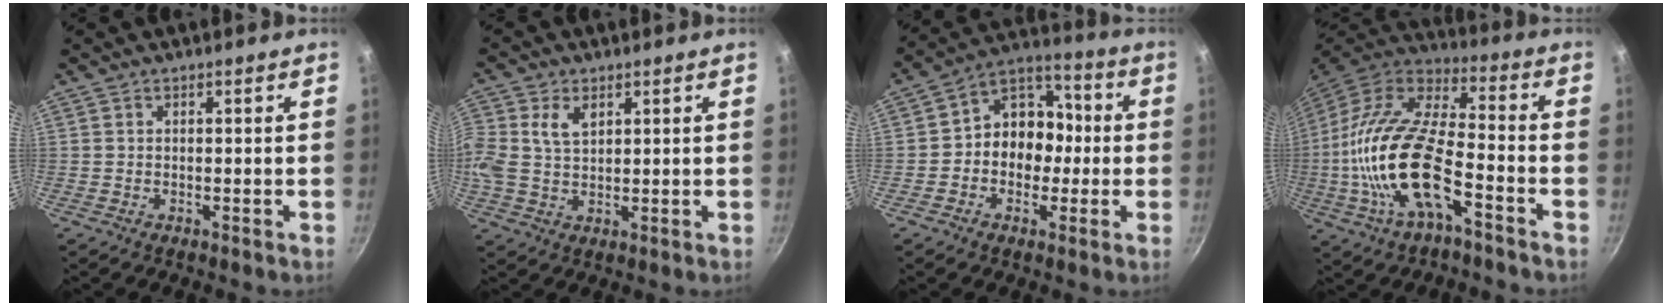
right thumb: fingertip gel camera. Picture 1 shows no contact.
{"total": 8.0, "force": [2.4, 5.4, 5.4], "torque": [-0.114, 0.006, 0.044]}
{"total": 11.8, "force": [-1.0, 9.8, 6.6], "torque": [-0.041, 0.041, -0.035]}
{"total": 21.4, "force": [-6.6, 8.8, 18.3], "torque": [-0.355, 0.036, -0.138]}